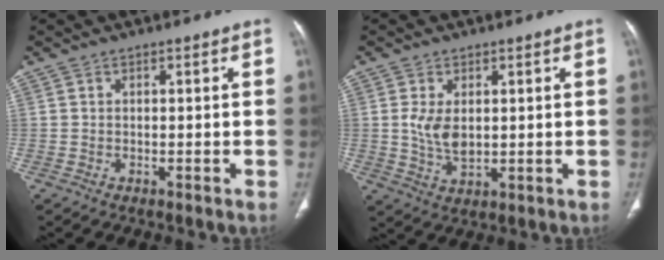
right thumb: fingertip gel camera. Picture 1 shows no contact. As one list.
[{"total": 5.8, "force": [0.9, 3.3, 4.7], "torque": [-0.089, -0.011, 0.024]}]